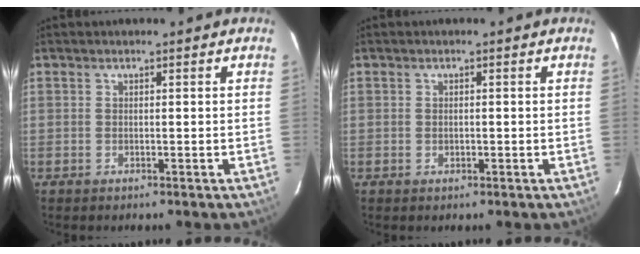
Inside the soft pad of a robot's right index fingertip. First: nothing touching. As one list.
[{"total": 0.8, "force": [-0.2, 0.6, 0.4], "torque": [-0.004, 0.001, -0.003]}]